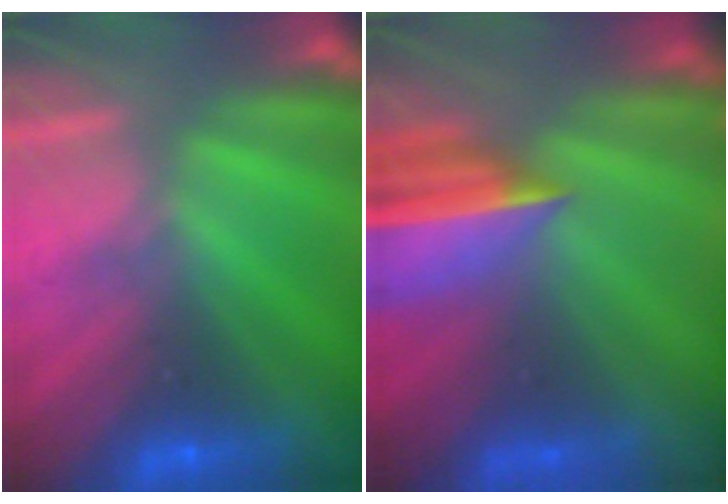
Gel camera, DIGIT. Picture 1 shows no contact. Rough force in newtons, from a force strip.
{"total": 7.0}